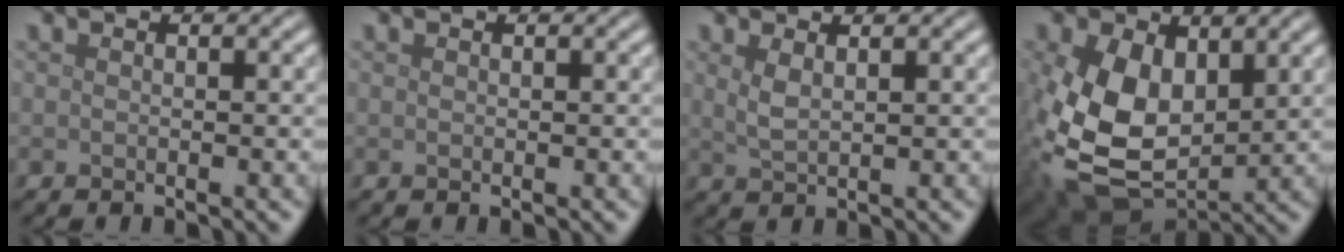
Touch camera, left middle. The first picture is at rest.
{"total": 0.0}
{"total": 1.6, "force": [0.8, 0.5, 1.2], "torque": [-0.029, -0.002, 0.020]}
{"total": 11.0, "force": [0.4, 7.1, 8.3], "torque": [-0.211, -0.016, 0.014]}